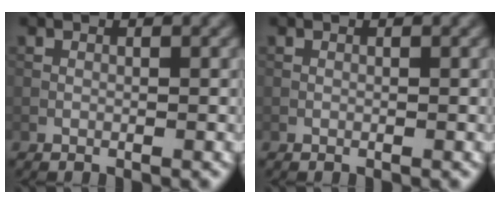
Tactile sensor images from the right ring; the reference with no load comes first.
{"total": 0.0}